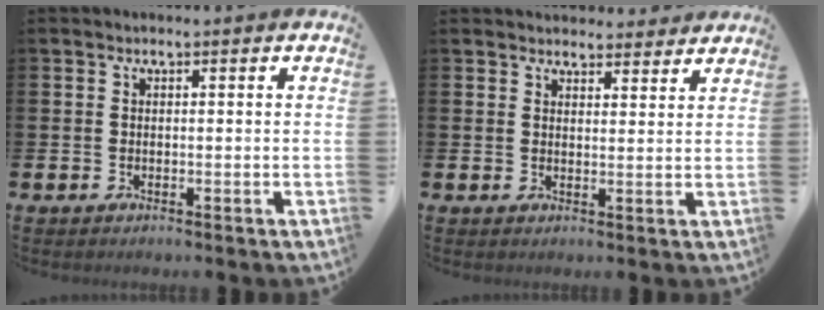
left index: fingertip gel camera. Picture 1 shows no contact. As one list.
[{"total": 3.4, "force": [3.3, 0.9, -0.1], "torque": [0.008, -0.018, 0.058]}]